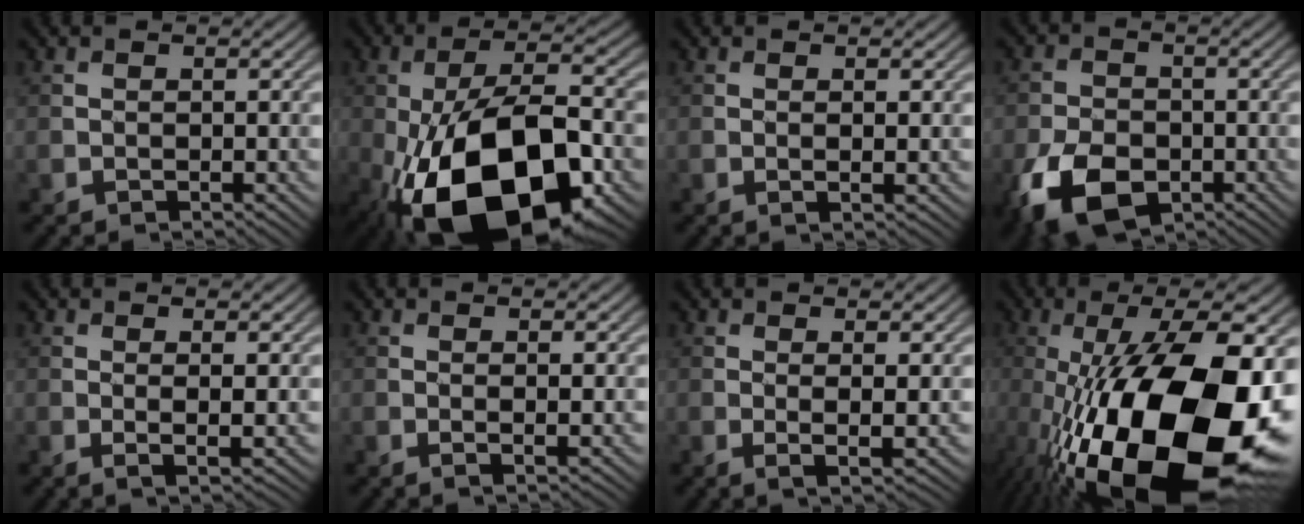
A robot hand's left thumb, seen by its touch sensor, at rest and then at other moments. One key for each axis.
{"total": 19.5, "fx": -7.4, "fy": 9.1, "fz": 15.6, "tx": -0.265, "ty": -0.003, "tz": -0.128}
{"total": 1.0, "fx": 0.2, "fy": 0.1, "fz": 1.0, "tx": -0.022, "ty": -0.001, "tz": 0.002}
{"total": 9.8, "fx": -4.6, "fy": 6.1, "fz": 6.2, "tx": -0.142, "ty": -0.023, "tz": -0.083}
{"total": 2.4, "fx": 0.6, "fy": 0.4, "fz": 2.2, "tx": -0.044, "ty": -0.004, "tz": 0.011}
{"total": 1.3, "fx": 0.3, "fy": 0.1, "fz": 1.3, "tx": -0.028, "ty": -0.001, "tz": 0.003}
{"total": 2.7, "fx": 0.7, "fy": 0.5, "fz": 2.6, "tx": -0.051, "ty": -0.006, "tz": 0.014}
{"total": 22.0, "fx": -6.6, "fy": 9.1, "fz": 18.9, "tx": -0.353, "ty": -0.014, "tz": -0.104}